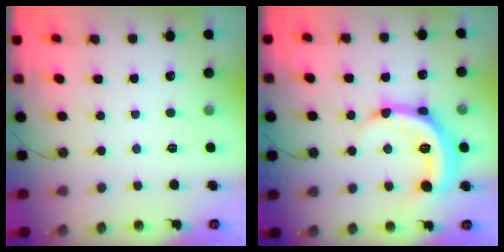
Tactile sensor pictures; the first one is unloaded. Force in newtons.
{"total": 16.6, "press": 16.6, "slide": 0.2}